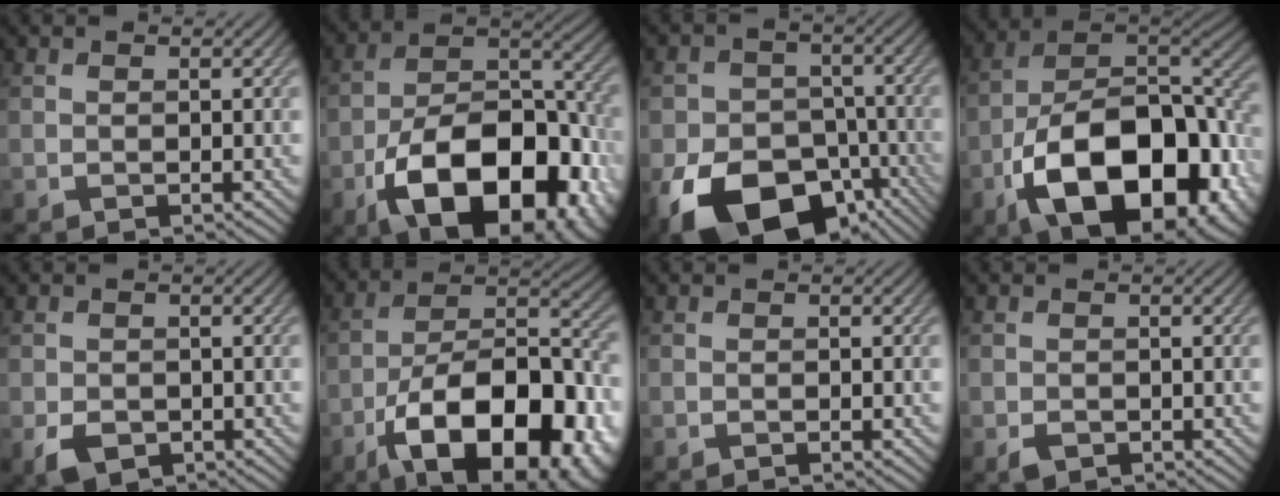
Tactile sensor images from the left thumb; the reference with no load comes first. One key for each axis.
{"total": 18.8, "fx": -8.5, "fy": 10.3, "fz": 13.2, "tx": -0.195, "ty": -0.029, "tz": -0.141}
{"total": 16.9, "fx": -8.9, "fy": 11.3, "fz": 8.8, "tx": -0.171, "ty": -0.050, "tz": -0.140}
{"total": 20.0, "fx": -8.2, "fy": 10.9, "fz": 14.6, "tx": -0.243, "ty": -0.036, "tz": -0.132}
{"total": 3.1, "fx": -1.2, "fy": 2.3, "fz": 1.7, "tx": -0.039, "ty": -0.016, "tz": -0.023}
{"total": 20.1, "fx": -10.1, "fy": 9.4, "fz": 14.6, "tx": -0.224, "ty": -0.024, "tz": -0.157}
{"total": 0.0}
{"total": 1.3, "fx": -0.6, "fy": 1.0, "fz": 0.6, "tx": -0.013, "ty": -0.009, "tz": -0.011}